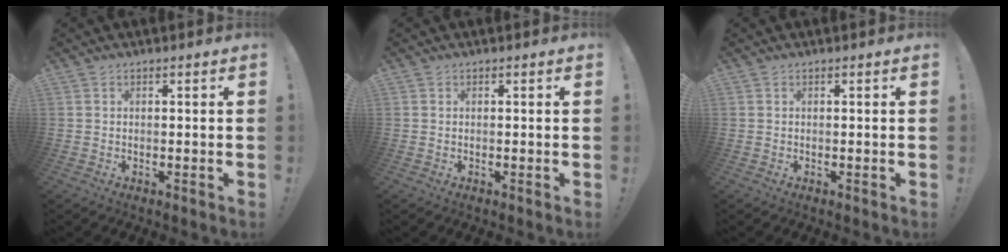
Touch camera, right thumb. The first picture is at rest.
{"total": 0.0}
{"total": 0.0}